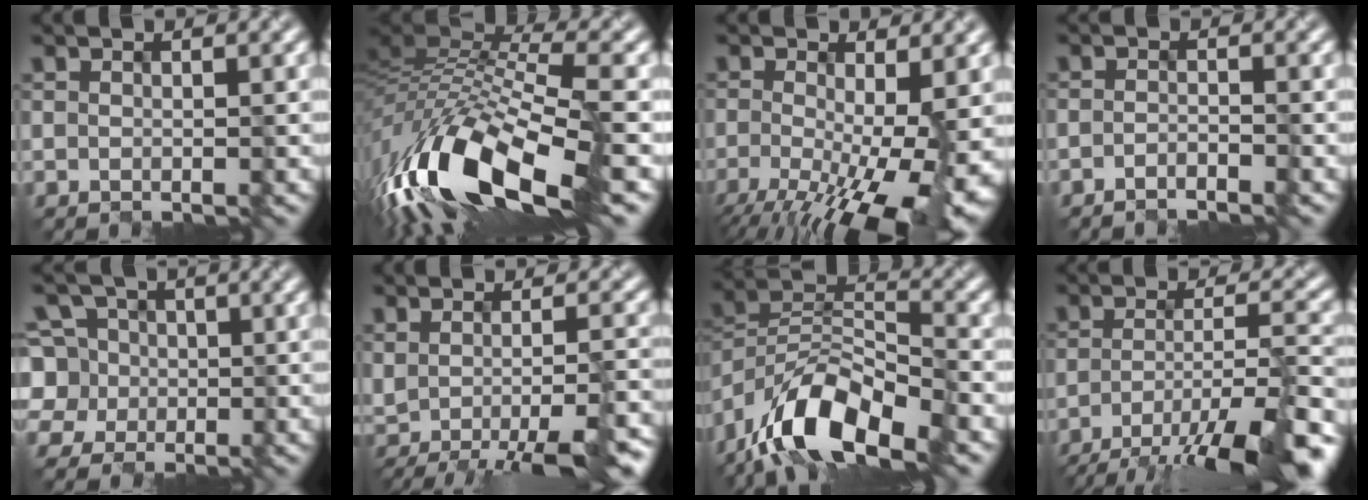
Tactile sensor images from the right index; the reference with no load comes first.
{"total": 14.2, "force": [-5.4, 5.0, 12.2], "torque": [-0.244, 0.002, -0.096]}
{"total": 13.6, "force": [-4.4, 5.2, 11.7], "torque": [-0.181, -0.029, -0.060]}
{"total": 1.4, "force": [-1.3, 0.1, 0.5], "torque": [-0.003, 0.000, -0.026]}
{"total": 6.6, "force": [0.4, 6.2, 2.2], "torque": [-0.045, 0.039, -0.018]}
{"total": 9.7, "force": [-4.1, 2.8, 8.4], "torque": [-0.097, -0.023, -0.048]}
{"total": 10.7, "force": [-7.6, 3.9, 6.4], "torque": [-0.108, 0.006, -0.149]}
{"total": 11.5, "force": [-6.8, 2.4, 9.0], "torque": [-0.134, -0.007, -0.099]}